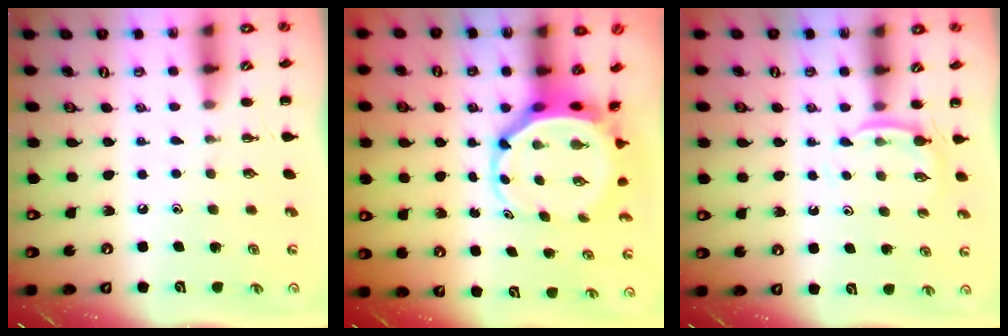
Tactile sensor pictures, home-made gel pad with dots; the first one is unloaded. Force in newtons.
{"total": 5.3, "press": 5.1, "slide": 1.5}
{"total": 4.1, "press": 3.9, "slide": 1.1}